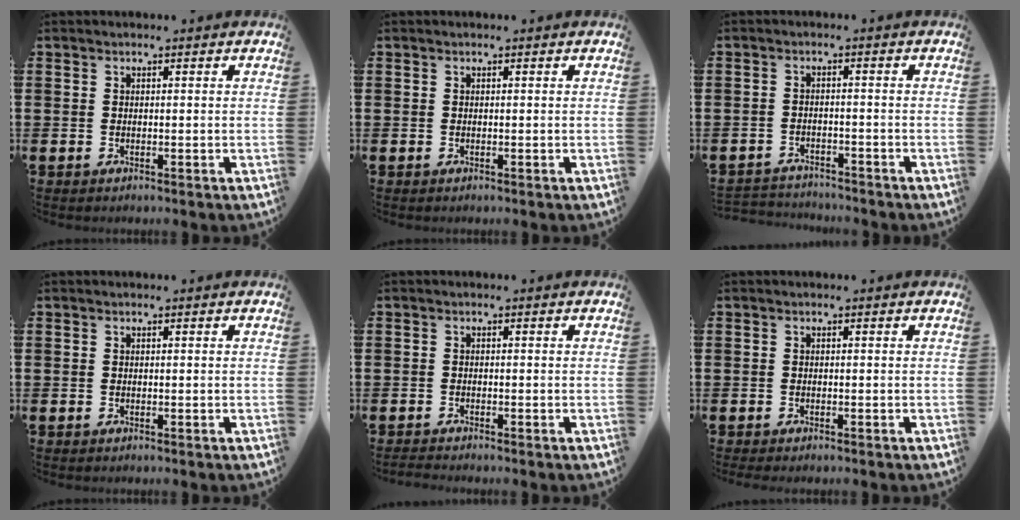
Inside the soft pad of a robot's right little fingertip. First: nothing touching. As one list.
[{"total": 0.0}, {"total": 2.3, "force": [-2.3, 0.2, -0.3], "torque": [-0.001, 0.001, -0.051]}, {"total": 0.0}, {"total": 0.6, "force": [-0.6, 0.0, 0.1], "torque": [-0.003, -0.002, -0.012]}, {"total": 0.0}]